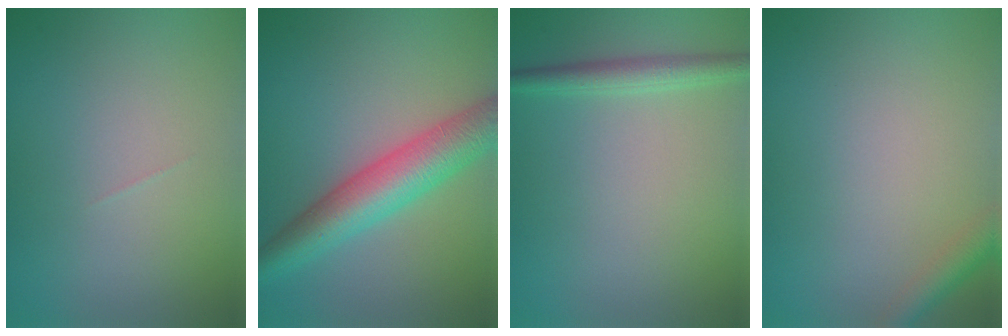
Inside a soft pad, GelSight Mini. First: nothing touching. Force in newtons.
{"total": 6.7, "press": 6.7, "slide": 0.3}
{"total": 2.2, "press": 2.2, "slide": 0.1}
{"total": 2.2, "press": 2.2, "slide": 0.2}